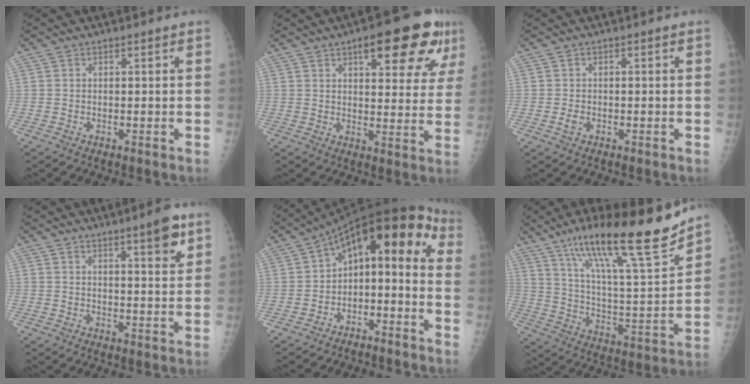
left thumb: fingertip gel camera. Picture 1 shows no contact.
{"total": 16.1, "force": [8.3, 5.5, 12.6], "torque": [-0.135, -0.019, 0.107]}
{"total": 1.4, "force": [-0.6, 0.9, 0.8], "torque": [-0.018, 0.003, -0.012]}
{"total": 6.2, "force": [3.8, 1.0, 4.8], "torque": [-0.061, -0.022, 0.052]}
{"total": 15.3, "force": [-3.8, 9.0, 11.9], "torque": [-0.149, 0.096, -0.064]}
{"total": 24.8, "force": [17.2, 3.8, 17.5], "torque": [-0.269, -0.065, 0.289]}